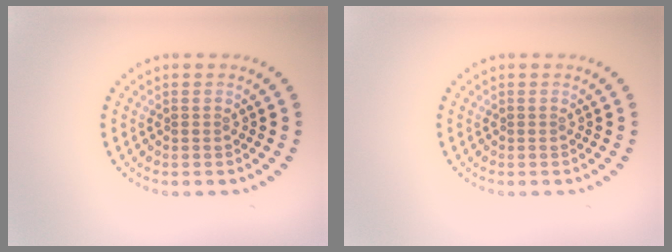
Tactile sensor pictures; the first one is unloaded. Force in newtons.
{"total": 0.0}